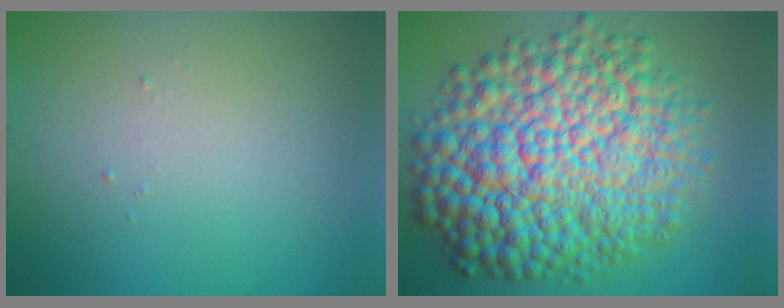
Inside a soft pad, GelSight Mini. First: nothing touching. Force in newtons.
{"total": 15.5, "press": 15.5, "slide": 0.1}